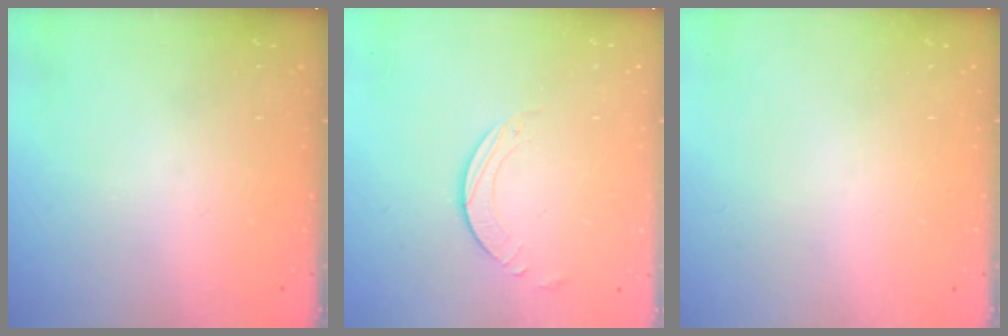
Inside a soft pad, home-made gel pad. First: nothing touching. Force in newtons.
{"total": 1.7, "press": 1.7, "slide": 0.2}
{"total": 0.0}